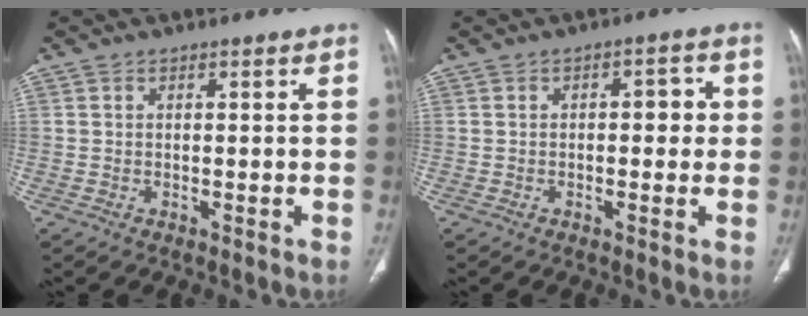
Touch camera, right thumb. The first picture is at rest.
{"total": 4.1, "force": [0.2, 2.2, 3.4], "torque": [-0.022, 0.009, -0.004]}